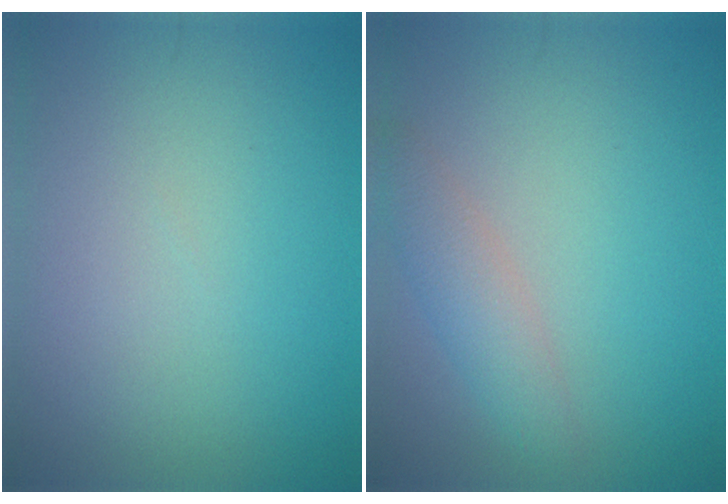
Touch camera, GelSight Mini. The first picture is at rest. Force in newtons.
{"total": 2.7, "press": 2.7, "slide": 0.0}